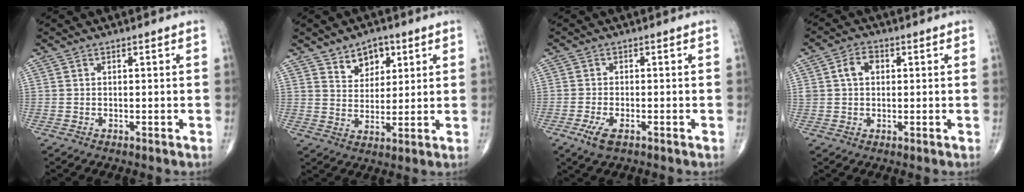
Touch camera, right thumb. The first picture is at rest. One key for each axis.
{"total": 3.3, "fx": 2.5, "fy": 2.1, "fz": 0.8, "tx": 0.008, "ty": -0.019, "tz": 0.043}
{"total": 3.6, "fx": -1.8, "fy": 1.5, "fz": 2.7, "tx": -0.064, "ty": -0.003, "tz": -0.032}
{"total": 4.4, "fx": 1.0, "fy": 3.2, "fz": 2.9, "tx": -0.050, "ty": 0.012, "tz": 0.017}